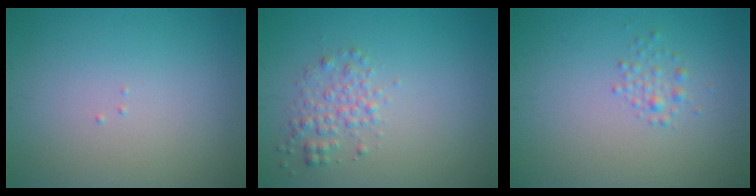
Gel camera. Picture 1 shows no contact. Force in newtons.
{"total": 2.2, "press": 2.2, "slide": 0.1}
{"total": 1.3, "press": 1.3, "slide": 0.0}